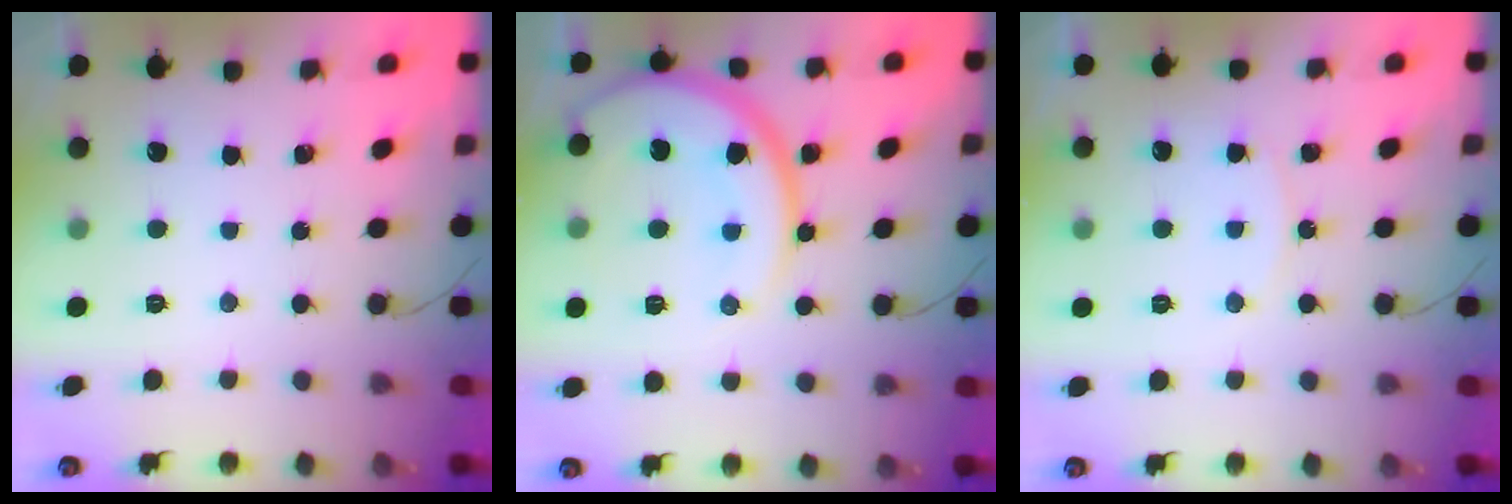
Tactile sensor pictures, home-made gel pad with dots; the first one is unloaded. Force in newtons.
{"total": 14.8, "press": 14.7, "slide": 1.2}
{"total": 6.4, "press": 6.4, "slide": 0.7}